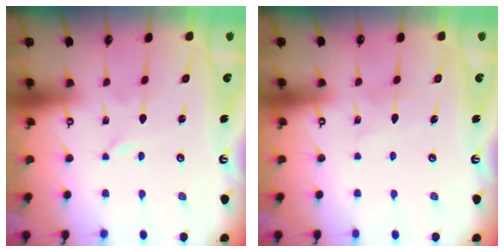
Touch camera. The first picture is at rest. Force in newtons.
{"total": 2.4, "press": 2.4, "slide": 0.3}